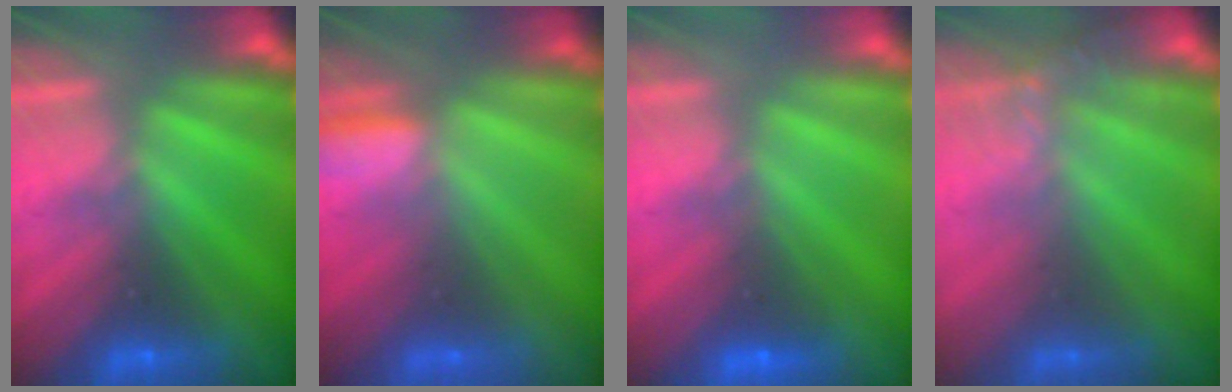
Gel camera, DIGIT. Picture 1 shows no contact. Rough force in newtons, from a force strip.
{"total": 2.9}
{"total": 2.0}
{"total": 1.4}